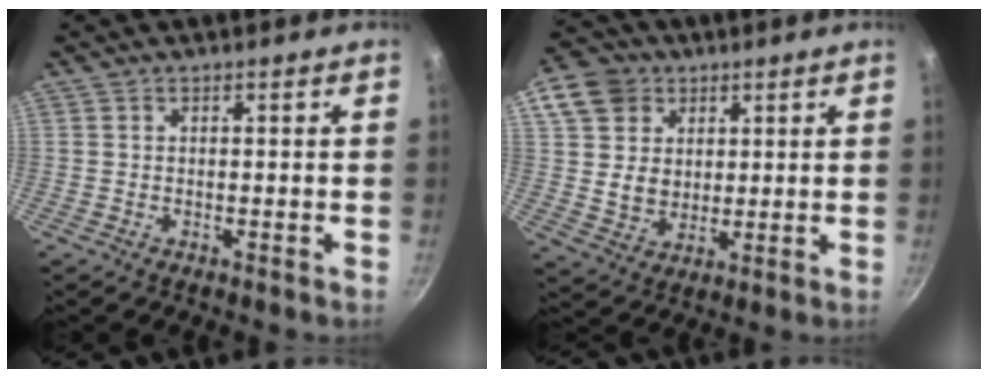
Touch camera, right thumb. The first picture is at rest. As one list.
[{"total": 12.7, "force": [5.1, 10.4, 5.3], "torque": [-0.074, -0.005, 0.094]}]